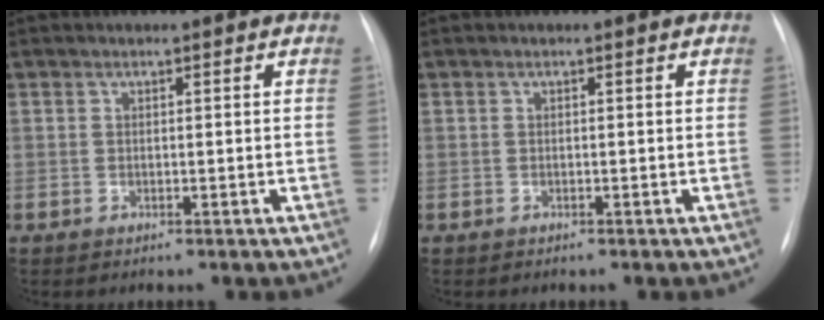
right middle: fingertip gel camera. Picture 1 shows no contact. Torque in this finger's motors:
{"motor_torque": [0.25, -0.28, 0.01, 0.01]}